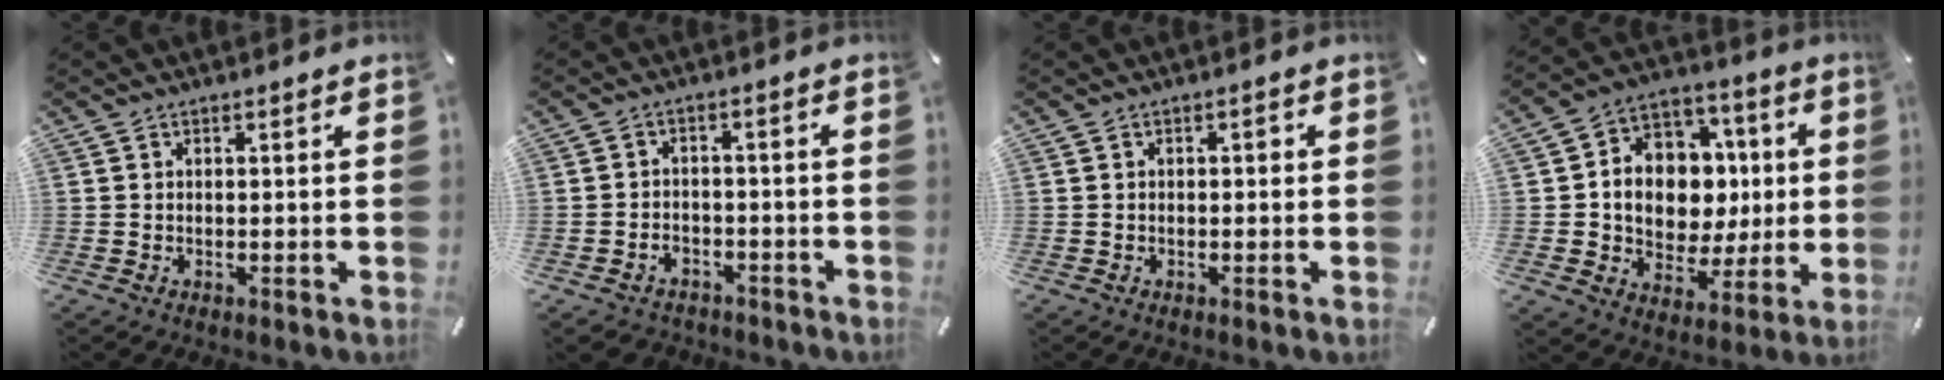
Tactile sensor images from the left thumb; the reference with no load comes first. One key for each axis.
{"total": 3.8, "fx": -2.2, "fy": 2.9, "fz": 1.1, "tx": -0.025, "ty": 0.007, "tz": -0.044}
{"total": 1.1, "fx": -0.2, "fy": 0.7, "fz": 0.9, "tx": -0.019, "ty": 0.005, "tz": -0.005}
{"total": 12.8, "fx": -0.2, "fy": 11.3, "fz": 5.9, "tx": -0.104, "ty": -0.006, "tz": 0.008}